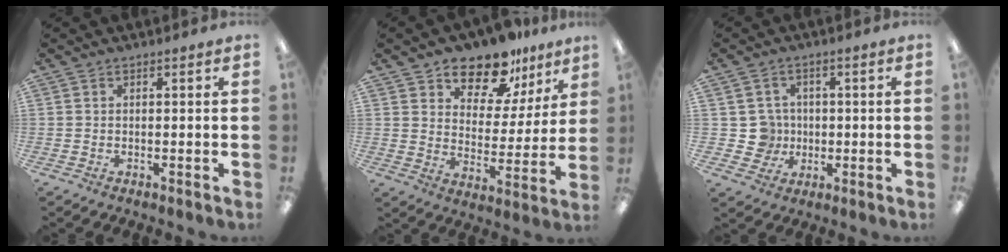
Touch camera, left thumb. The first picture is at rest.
{"total": 13.4, "force": [11.1, 6.3, 4.0], "torque": [-0.066, -0.086, 0.204]}
{"total": 6.6, "force": [0.0, 6.6, 0.9], "torque": [-0.012, 0.005, 0.007]}